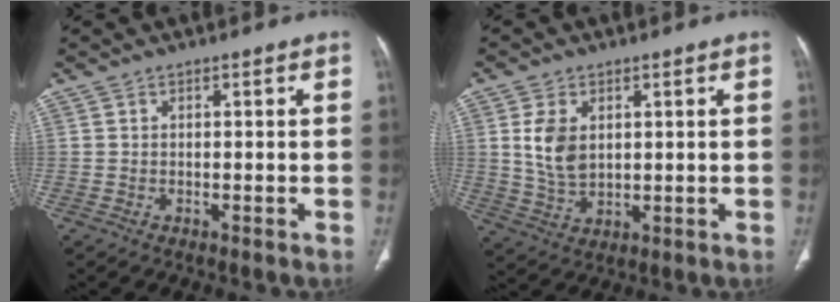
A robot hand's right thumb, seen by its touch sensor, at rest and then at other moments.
{"total": 7.3, "force": [1.6, 4.8, 5.3], "torque": [-0.091, -0.007, 0.040]}